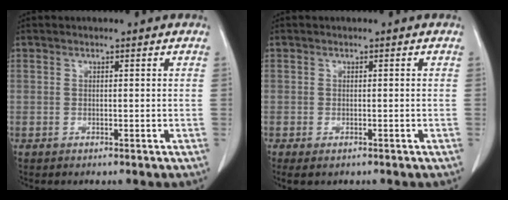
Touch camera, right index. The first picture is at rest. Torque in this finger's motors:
{"motor_torque": [0.01, -0.04, 0.15, 0.04]}